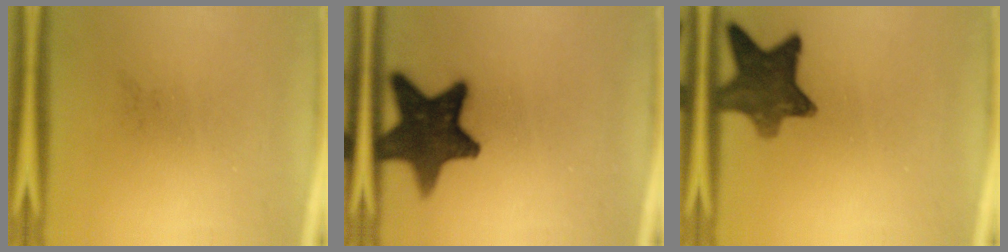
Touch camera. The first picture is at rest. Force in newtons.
{"total": 14.8}
{"total": 10.1}